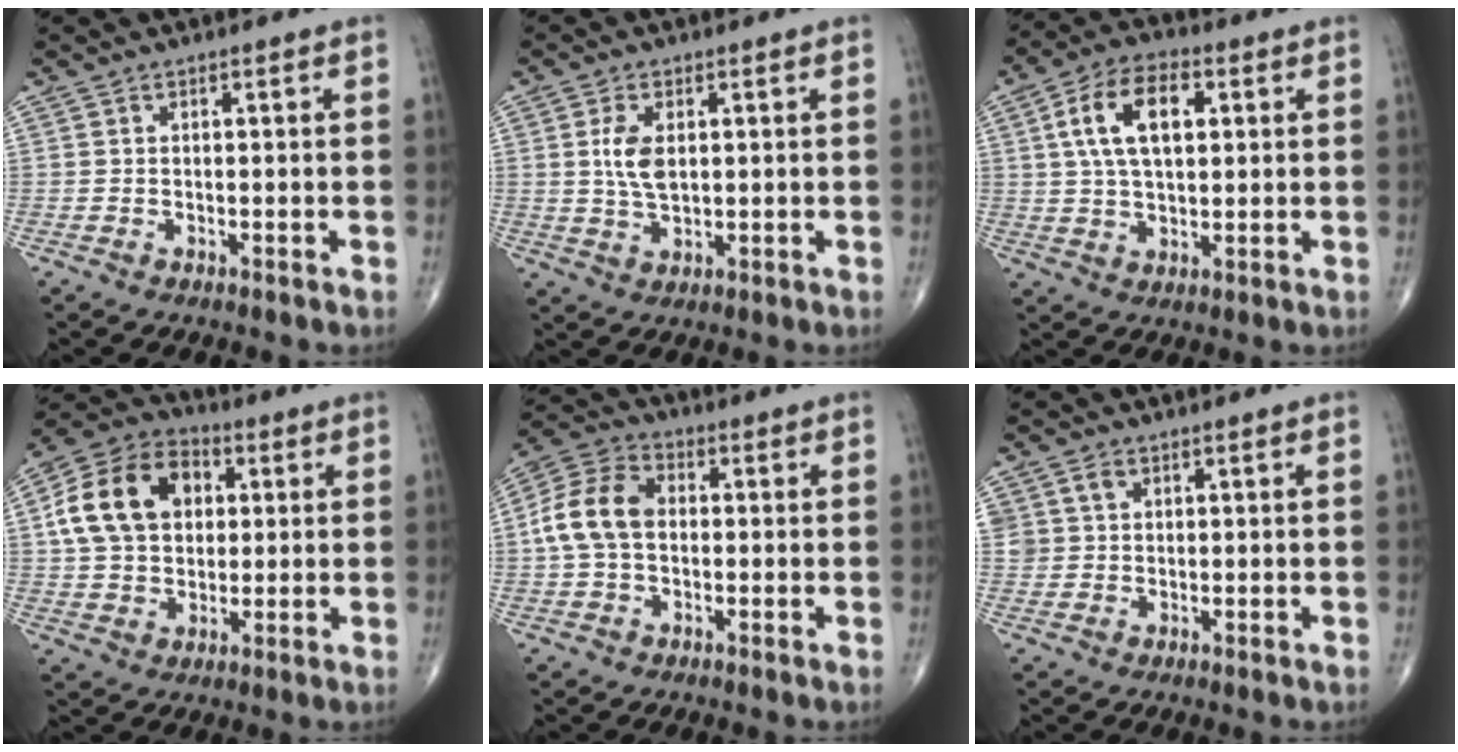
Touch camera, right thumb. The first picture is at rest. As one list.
[{"total": 5.7, "force": [1.0, 3.1, 4.7], "torque": [-0.091, -0.006, 0.022]}, {"total": 12.4, "force": [3.2, 6.8, 9.9], "torque": [-0.169, 0.010, 0.053]}, {"total": 16.5, "force": [3.3, 12.2, 10.6], "torque": [-0.171, 0.015, 0.053]}, {"total": 10.7, "force": [0.3, 7.4, 7.6], "torque": [-0.151, 0.031, -0.003]}, {"total": 4.4, "force": [2.2, 3.1, 2.3], "torque": [-0.035, -0.006, 0.047]}]